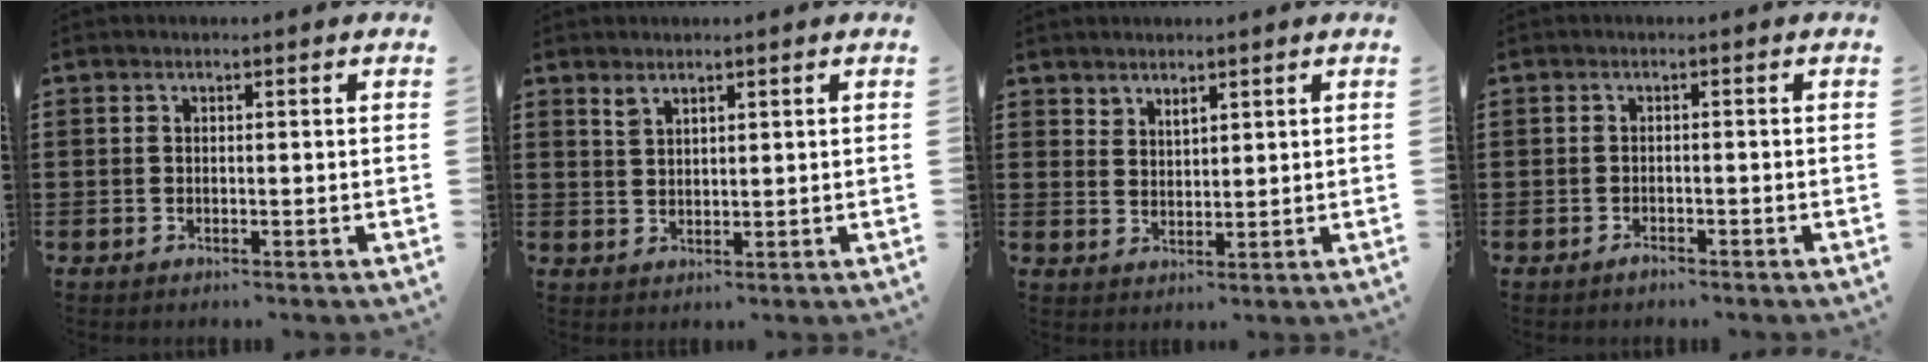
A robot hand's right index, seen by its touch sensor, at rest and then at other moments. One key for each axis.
{"total": 2.0, "fx": 1.6, "fy": 0.8, "fz": 0.8, "tx": -0.020, "ty": 0.000, "tz": 0.031}
{"total": 2.3, "fx": 2.1, "fy": 0.9, "fz": 0.2, "tx": -0.008, "ty": 0.003, "tz": 0.040}
{"total": 1.1, "fx": -1.0, "fy": 0.2, "fz": 0.3, "tx": -0.009, "ty": -0.003, "tz": -0.021}